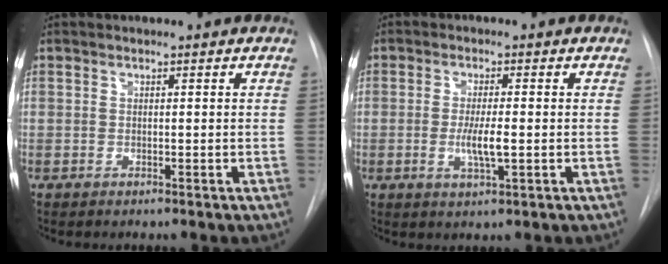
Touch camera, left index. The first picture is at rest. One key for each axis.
{"total": 4.1, "fx": -0.6, "fy": 0.5, "fz": 4.1, "tx": -0.081, "ty": -0.007, "tz": -0.009}